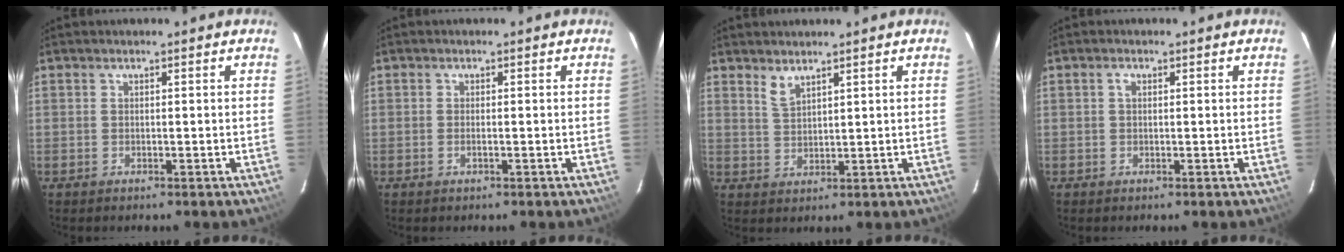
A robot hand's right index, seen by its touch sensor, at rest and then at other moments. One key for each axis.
{"total": 0.9, "fx": -0.3, "fy": 0.1, "fz": 0.9, "tx": -0.018, "ty": 0.001, "tz": -0.006}
{"total": 2.7, "fx": 2.3, "fy": 0.6, "fz": 1.3, "tx": -0.024, "ty": 0.001, "tz": 0.046}
{"total": 0.9, "fx": 0.2, "fy": 0.6, "fz": 0.6, "tx": -0.012, "ty": 0.005, "tz": 0.002}